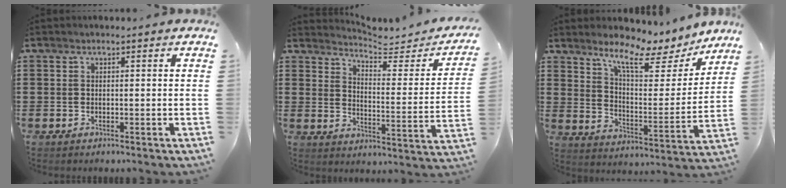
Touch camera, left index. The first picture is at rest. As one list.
[{"total": 4.4, "force": [4.2, 0.4, 1.1], "torque": [-0.032, -0.037, 0.064]}, {"total": 10.2, "force": [8.3, 2.0, 5.6], "torque": [-0.114, -0.051, 0.137]}]